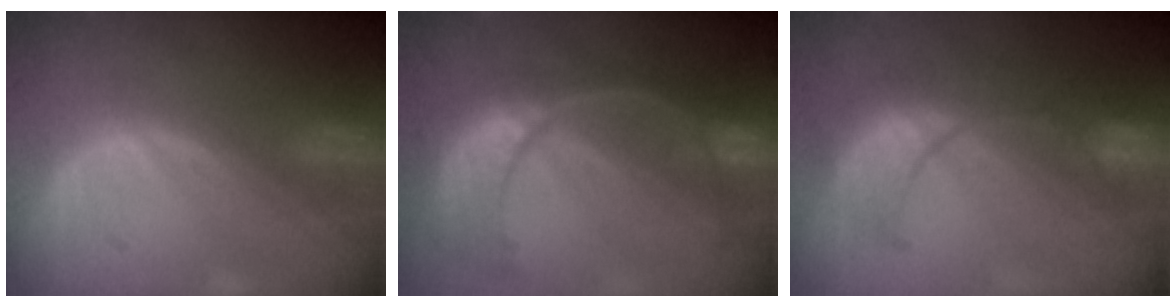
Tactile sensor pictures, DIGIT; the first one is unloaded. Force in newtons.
{"total": 11.1, "press": 9.3, "slide": 6.0}
{"total": 8.4, "press": 8.3, "slide": 0.7}